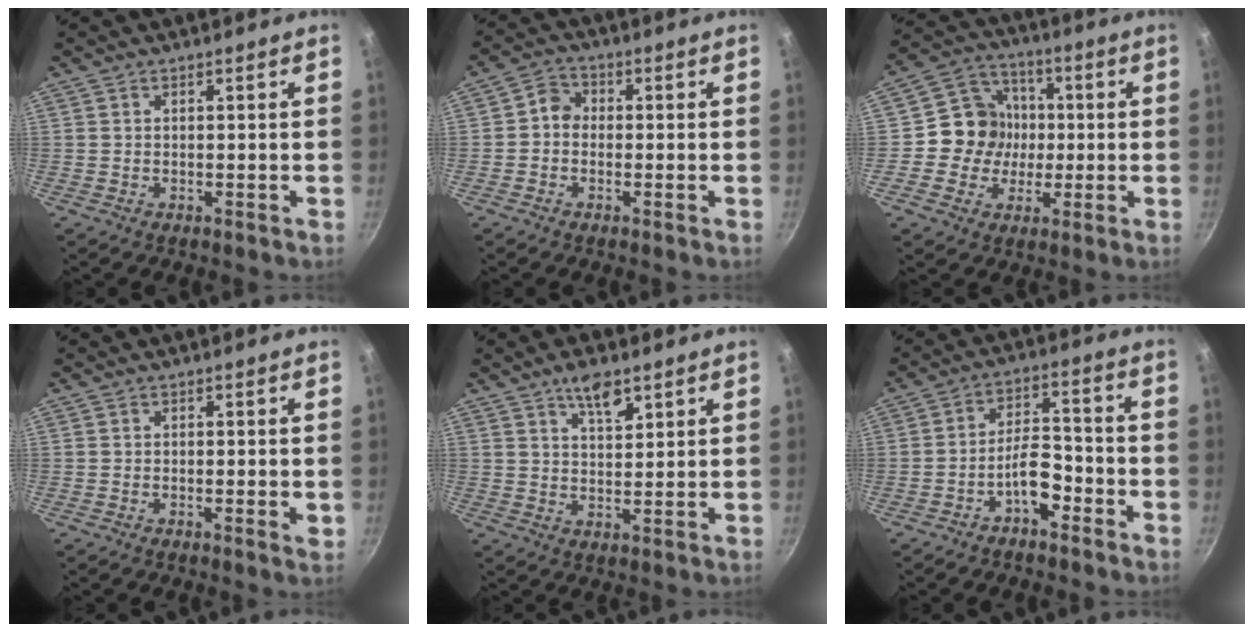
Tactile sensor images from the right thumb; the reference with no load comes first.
{"total": 2.9, "force": [-0.4, 2.5, 1.5], "torque": [-0.017, 0.013, -0.018]}
{"total": 10.9, "force": [-0.3, 10.3, 3.7], "torque": [-0.021, 0.024, -0.023]}
{"total": 1.9, "force": [-0.2, 0.5, 1.8], "torque": [-0.026, -0.003, -0.004]}
{"total": 6.0, "force": [3.7, 2.5, 4.0], "torque": [-0.060, -0.019, 0.061]}
{"total": 6.9, "force": [-3.8, 3.2, 4.8], "torque": [-0.061, 0.047, -0.067]}